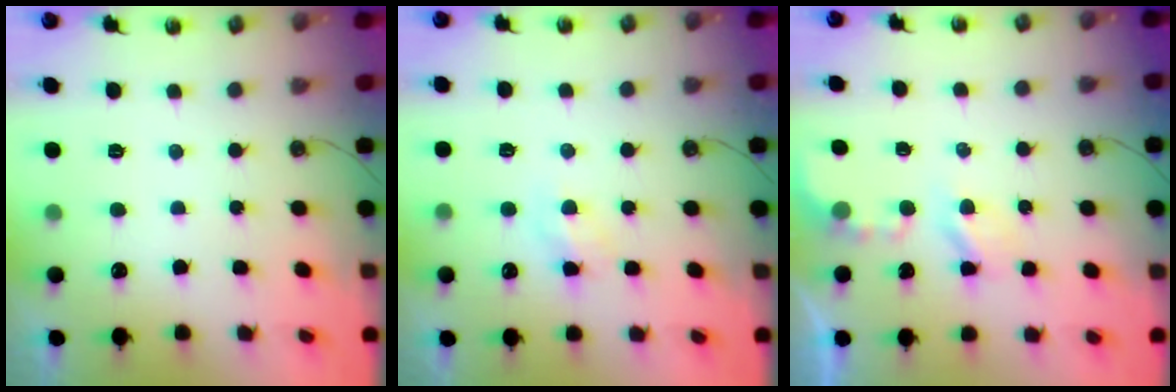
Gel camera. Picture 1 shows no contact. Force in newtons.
{"total": 3.2, "press": 3.2, "slide": 0.4}
{"total": 2.9, "press": 2.9, "slide": 0.4}